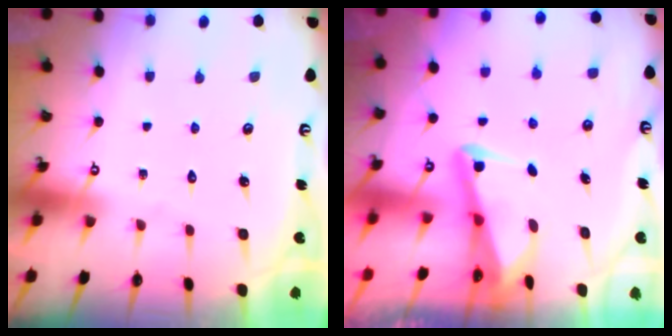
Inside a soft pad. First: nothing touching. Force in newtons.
{"total": 3.5, "press": 3.4, "slide": 0.7}